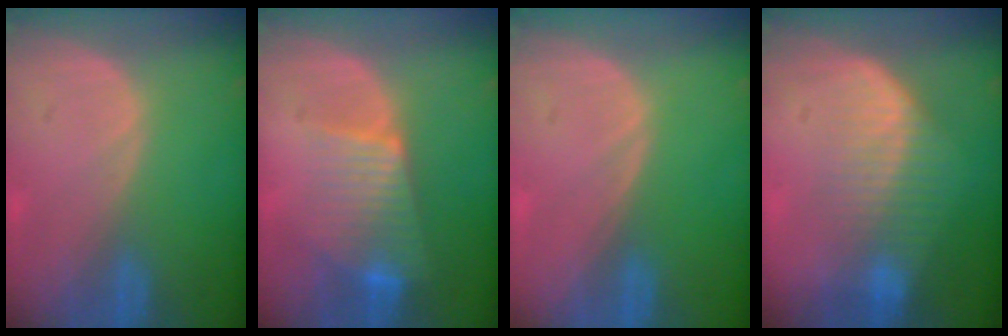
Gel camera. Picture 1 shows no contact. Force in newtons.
{"total": 7.5, "press": 6.6, "slide": 3.6}
{"total": 0.0}
{"total": 7.2, "press": 6.7, "slide": 2.7}